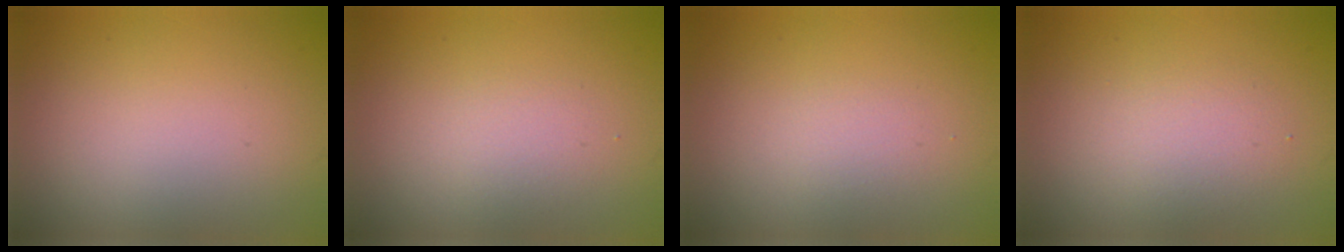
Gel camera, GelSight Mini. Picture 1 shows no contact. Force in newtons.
{"total": 1.3, "press": 1.3, "slide": 0.1}
{"total": 0.9, "press": 0.9, "slide": 0.0}
{"total": 2.1, "press": 2.1, "slide": 0.0}